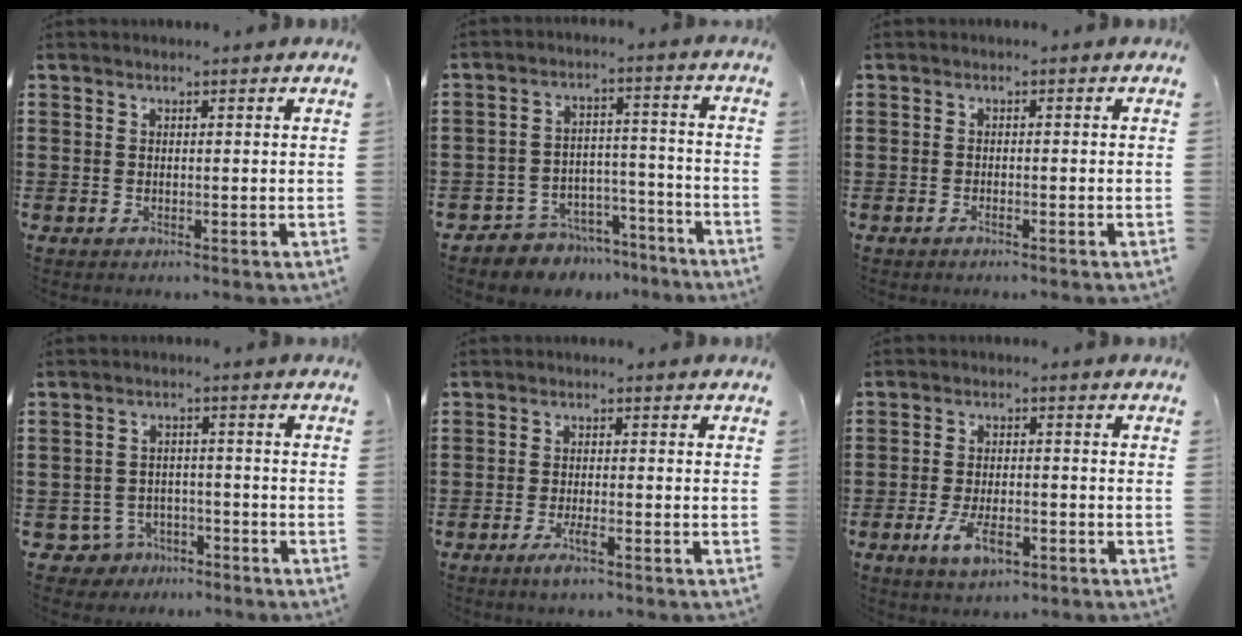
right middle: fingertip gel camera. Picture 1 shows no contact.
{"total": 5.6, "force": [-5.2, 2.0, 0.0], "torque": [-0.003, 0.023, -0.107]}
{"total": 0.5, "force": [-0.5, 0.0, 0.3], "torque": [-0.007, -0.002, -0.009]}
{"total": 3.9, "force": [-3.3, 2.0, 0.7], "torque": [-0.035, -0.001, -0.074]}
{"total": 2.6, "force": [-1.5, 0.3, 2.2], "torque": [-0.051, -0.008, -0.030]}
{"total": 5.4, "force": [-2.6, 2.4, 4.1], "torque": [-0.084, -0.008, -0.054]}